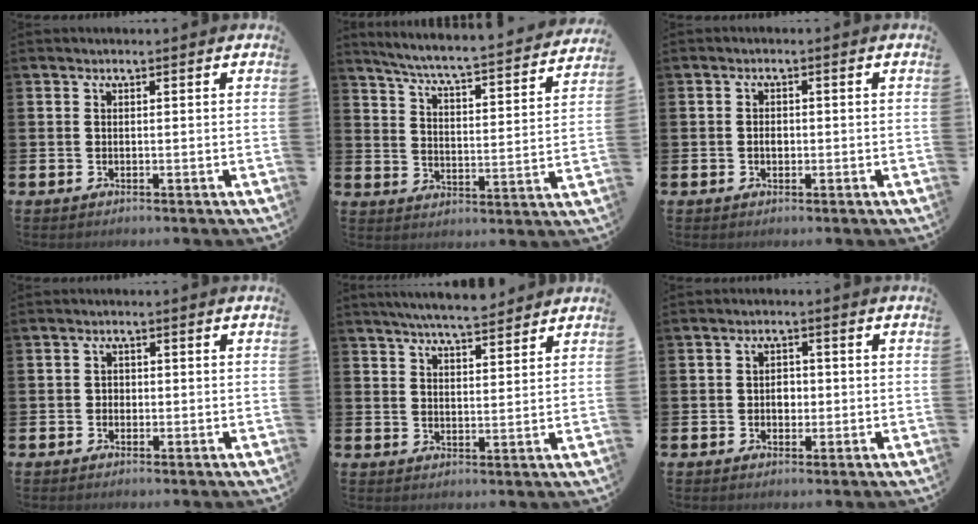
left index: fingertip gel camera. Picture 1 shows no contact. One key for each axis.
{"total": 5.6, "fx": 5.2, "fy": -0.1, "fz": 2.0, "tx": -0.067, "ty": -0.050, "tz": 0.082}
{"total": 1.5, "fx": -0.2, "fy": 1.0, "fz": 1.1, "tx": -0.003, "ty": 0.000, "tz": -0.010}
{"total": 1.2, "fx": -0.3, "fy": 1.1, "fz": 0.4, "tx": 0.000, "ty": 0.003, "tz": -0.011}
{"total": 6.1, "fx": 5.9, "fy": 0.4, "fz": 1.4, "tx": -0.037, "ty": -0.026, "tz": 0.106}
{"total": 2.0, "fx": -0.2, "fy": 1.7, "fz": 1.1, "tx": 0.001, "ty": -0.002, "tz": -0.012}